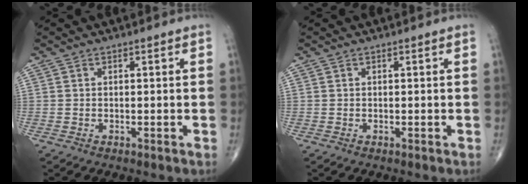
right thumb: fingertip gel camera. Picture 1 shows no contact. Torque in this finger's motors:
{"motor_torque": [0.00, 0.00, 0.03, 0.17, -0.01]}